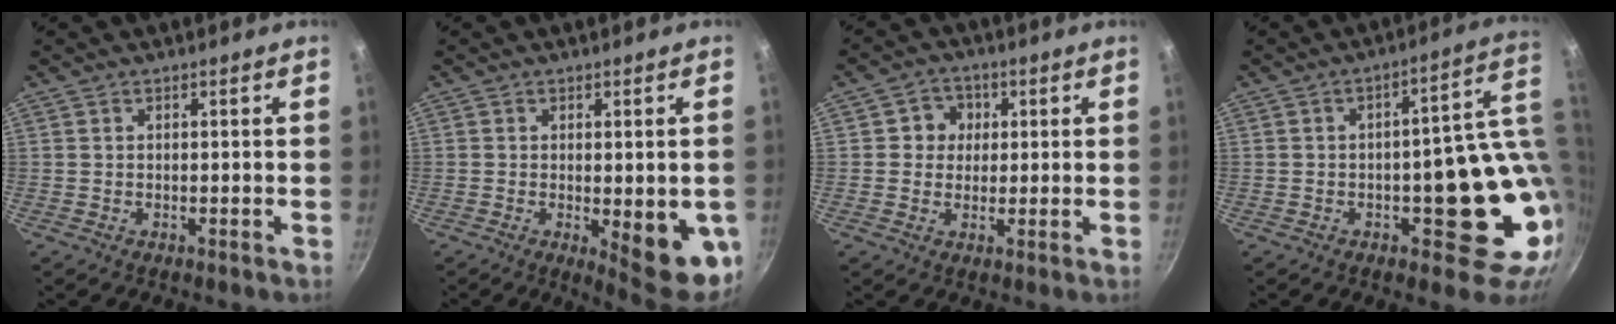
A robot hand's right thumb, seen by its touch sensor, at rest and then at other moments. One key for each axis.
{"total": 11.8, "fx": -2.3, "fy": 3.7, "fz": 11.0, "tx": -0.114, "ty": -0.010, "tz": -0.019}
{"total": 5.1, "fx": 1.0, "fy": 4.7, "fz": 1.5, "tx": 0.012, "ty": 0.004, "tz": 0.007}
{"total": 16.1, "fx": 0.4, "fy": 7.6, "fz": 14.2, "tx": -0.130, "ty": -0.001, "tz": 0.013}